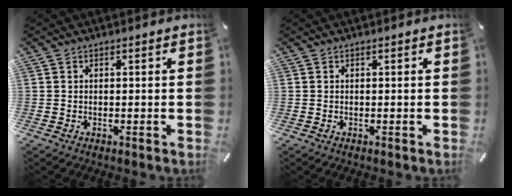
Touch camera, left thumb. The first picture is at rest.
{"total": 0.0}